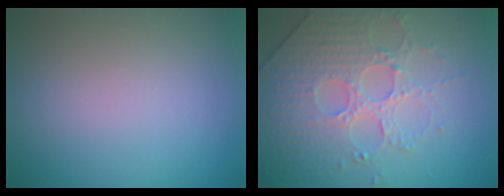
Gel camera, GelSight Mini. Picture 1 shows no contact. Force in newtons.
{"total": 4.4, "press": 4.2, "slide": 1.4}